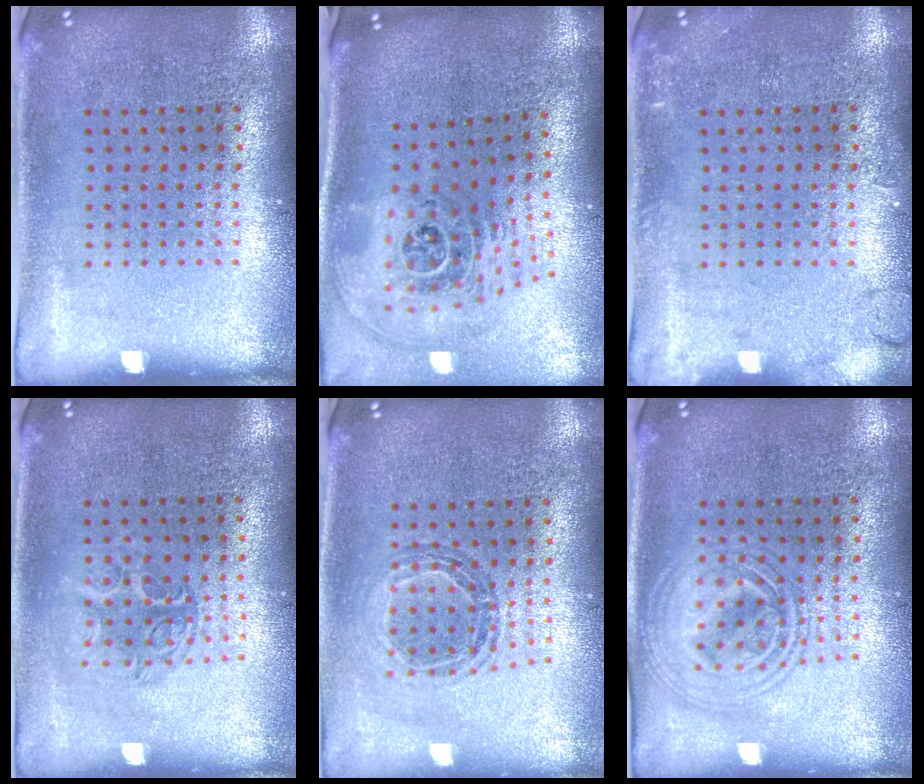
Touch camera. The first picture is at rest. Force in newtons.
{"total": 2.6, "press": 1.8, "slide": 1.9}
{"total": 1.7, "press": 1.7, "slide": 0.3}
{"total": 1.3, "press": 1.1, "slide": 0.7}
{"total": 0.5, "press": 0.5, "slide": 0.0}
{"total": 2.8, "press": 2.8, "slide": 0.4}